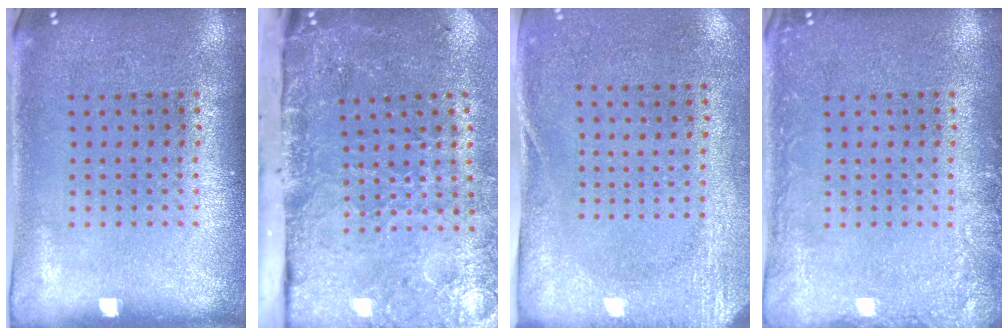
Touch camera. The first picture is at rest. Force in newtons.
{"total": 5.0, "press": 3.7, "slide": 3.4}
{"total": 2.7, "press": 2.1, "slide": 1.7}
{"total": 2.0, "press": 2.0, "slide": 0.2}